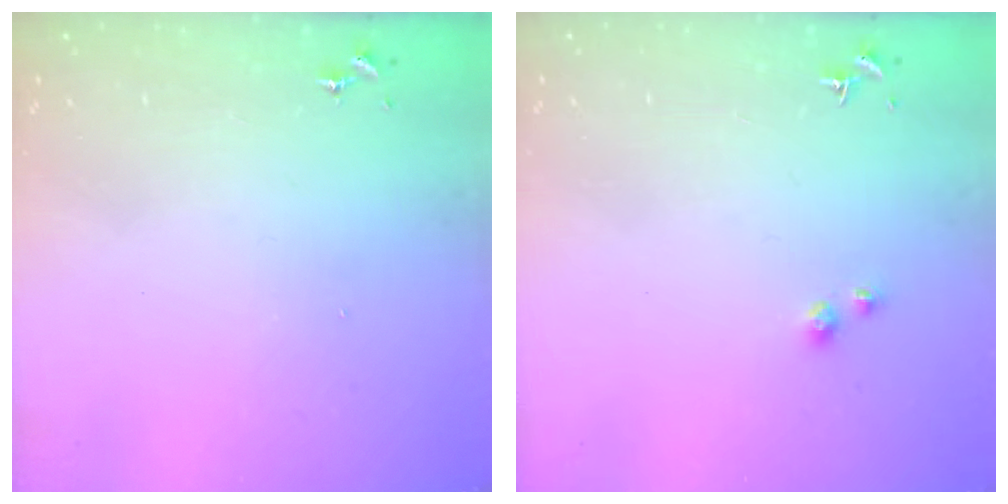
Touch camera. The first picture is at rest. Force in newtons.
{"total": 2.7, "press": 2.7, "slide": 0.2}